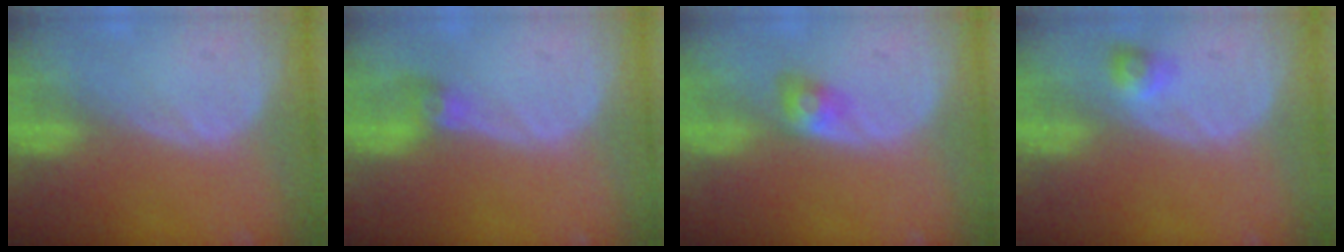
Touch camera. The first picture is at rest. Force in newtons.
{"total": 2.9, "press": 2.6, "slide": 1.4}
{"total": 2.9, "press": 2.5, "slide": 1.4}
{"total": 2.2, "press": 2.1, "slide": 0.8}